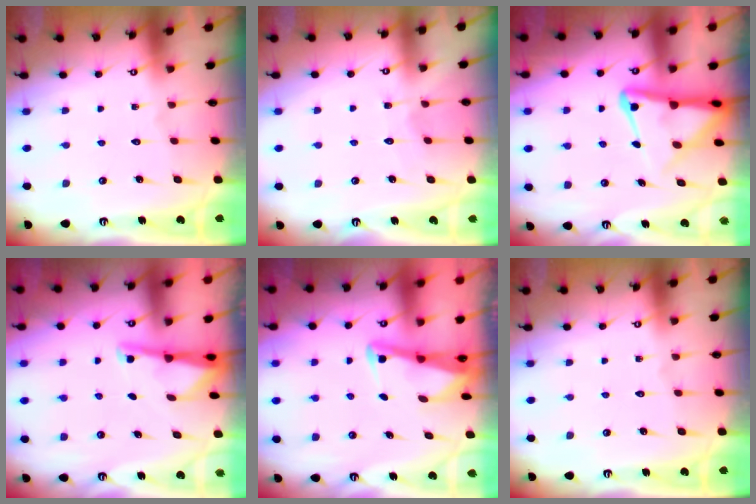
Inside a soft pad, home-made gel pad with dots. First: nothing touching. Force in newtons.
{"total": 3.6, "press": 3.6, "slide": 0.4}
{"total": 9.4, "press": 9.3, "slide": 1.2}
{"total": 3.9, "press": 3.9, "slide": 0.6}
{"total": 2.9, "press": 2.8, "slide": 0.4}
{"total": 0.0}